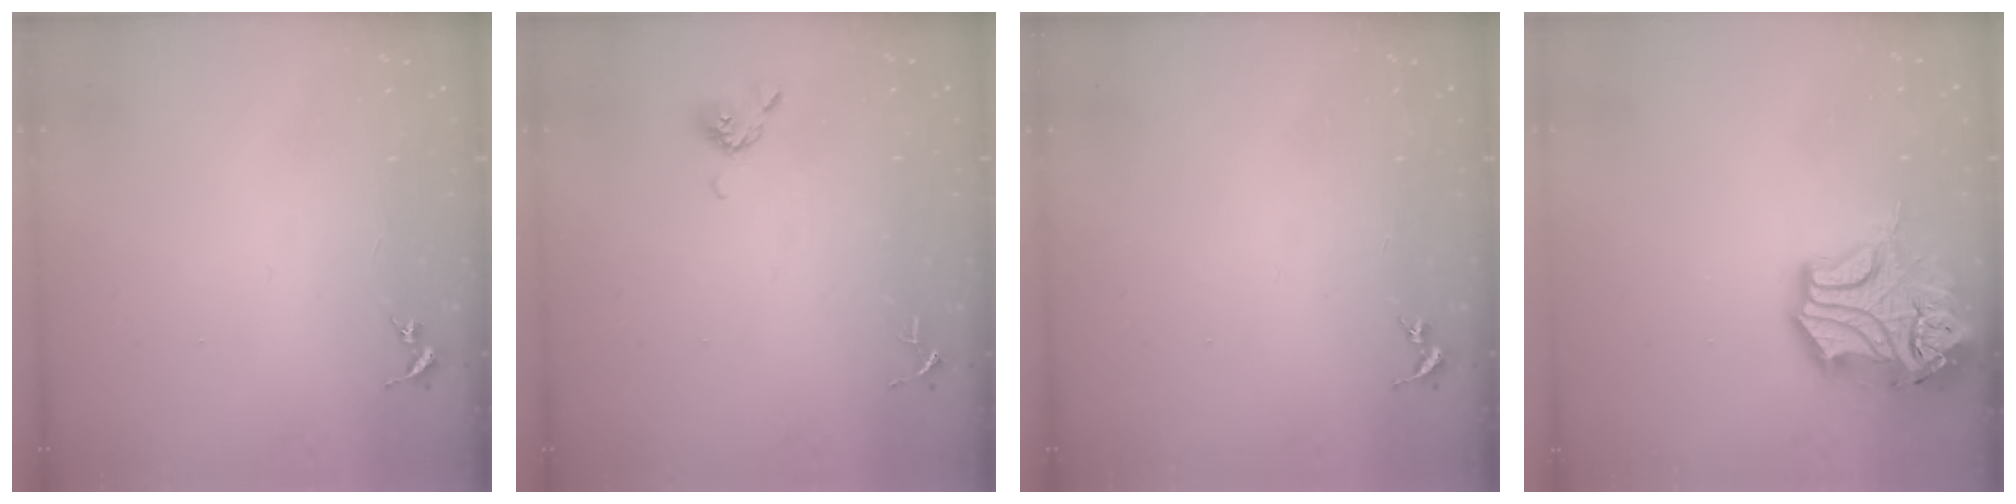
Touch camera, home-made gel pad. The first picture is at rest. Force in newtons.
{"total": 4.4, "press": 4.3, "slide": 0.9}
{"total": 0.0}
{"total": 17.4, "press": 17.2, "slide": 2.6}